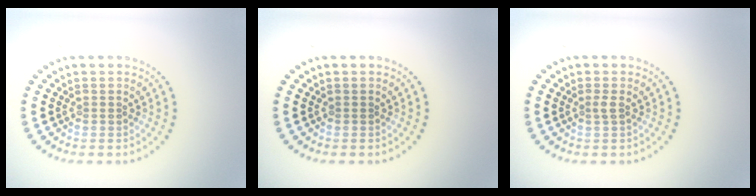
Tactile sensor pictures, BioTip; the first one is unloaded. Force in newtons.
{"total": 0.0}
{"total": 0.8, "press": 0.5, "slide": 0.6}